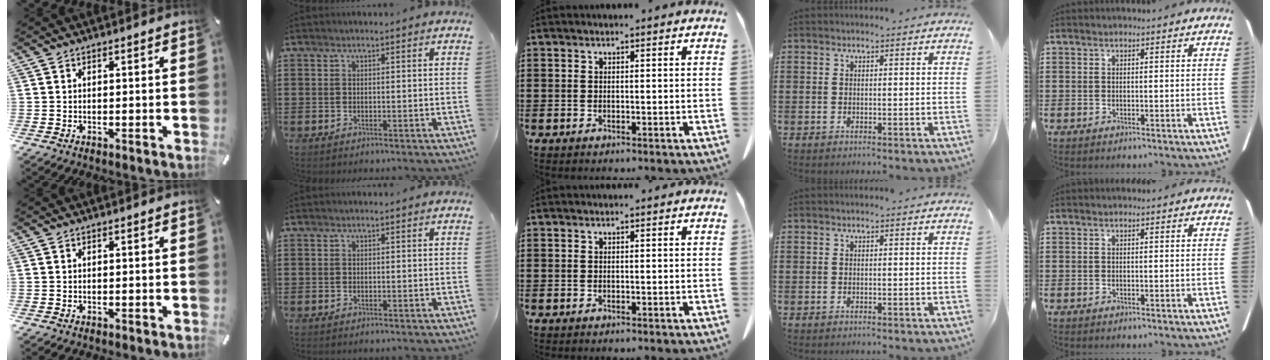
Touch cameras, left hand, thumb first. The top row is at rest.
{}